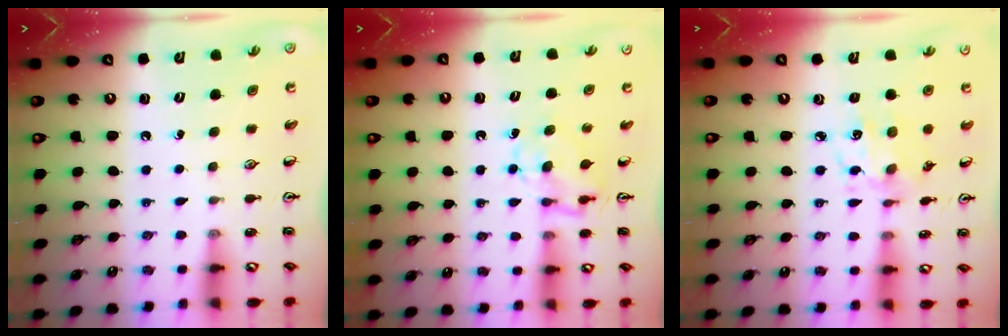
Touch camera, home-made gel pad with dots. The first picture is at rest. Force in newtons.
{"total": 6.4, "press": 6.4, "slide": 0.7}
{"total": 6.2, "press": 6.2, "slide": 0.5}